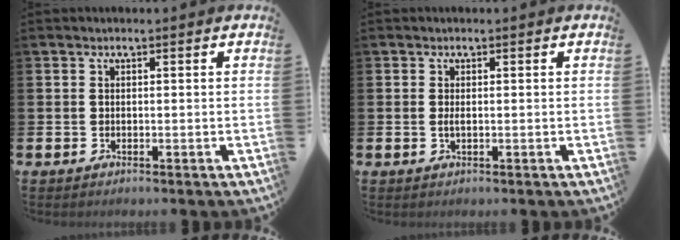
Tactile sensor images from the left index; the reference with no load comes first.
{"total": 0.8, "force": [0.0, 0.2, 0.8], "torque": [-0.016, 0.001, 0.000]}